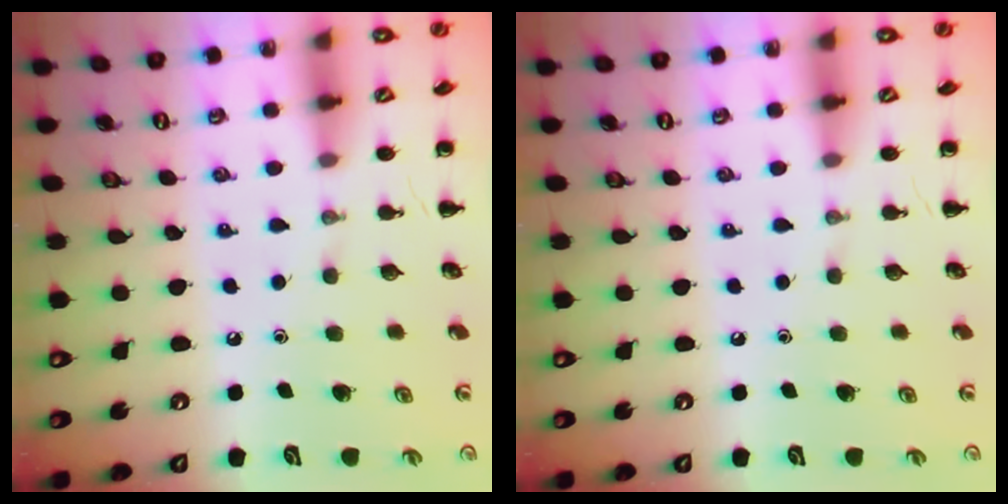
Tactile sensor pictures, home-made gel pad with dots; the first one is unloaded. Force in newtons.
{"total": 0.0}